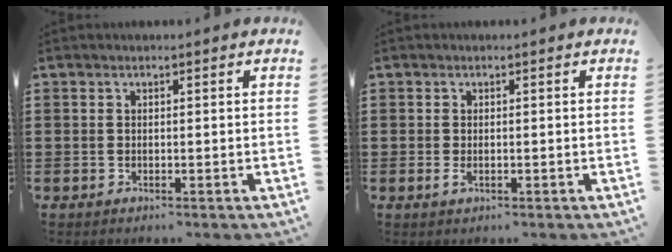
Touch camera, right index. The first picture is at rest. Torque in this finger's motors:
{"motor_torque": [0.95, 1.07, 0.01, -0.01]}